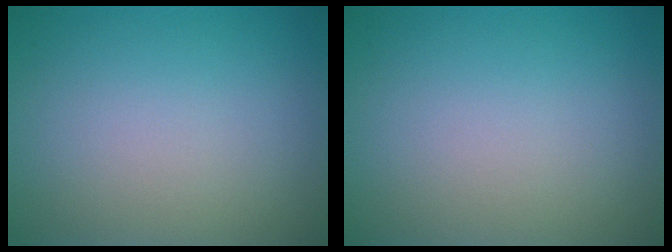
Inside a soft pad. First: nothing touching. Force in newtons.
{"total": 0.0}